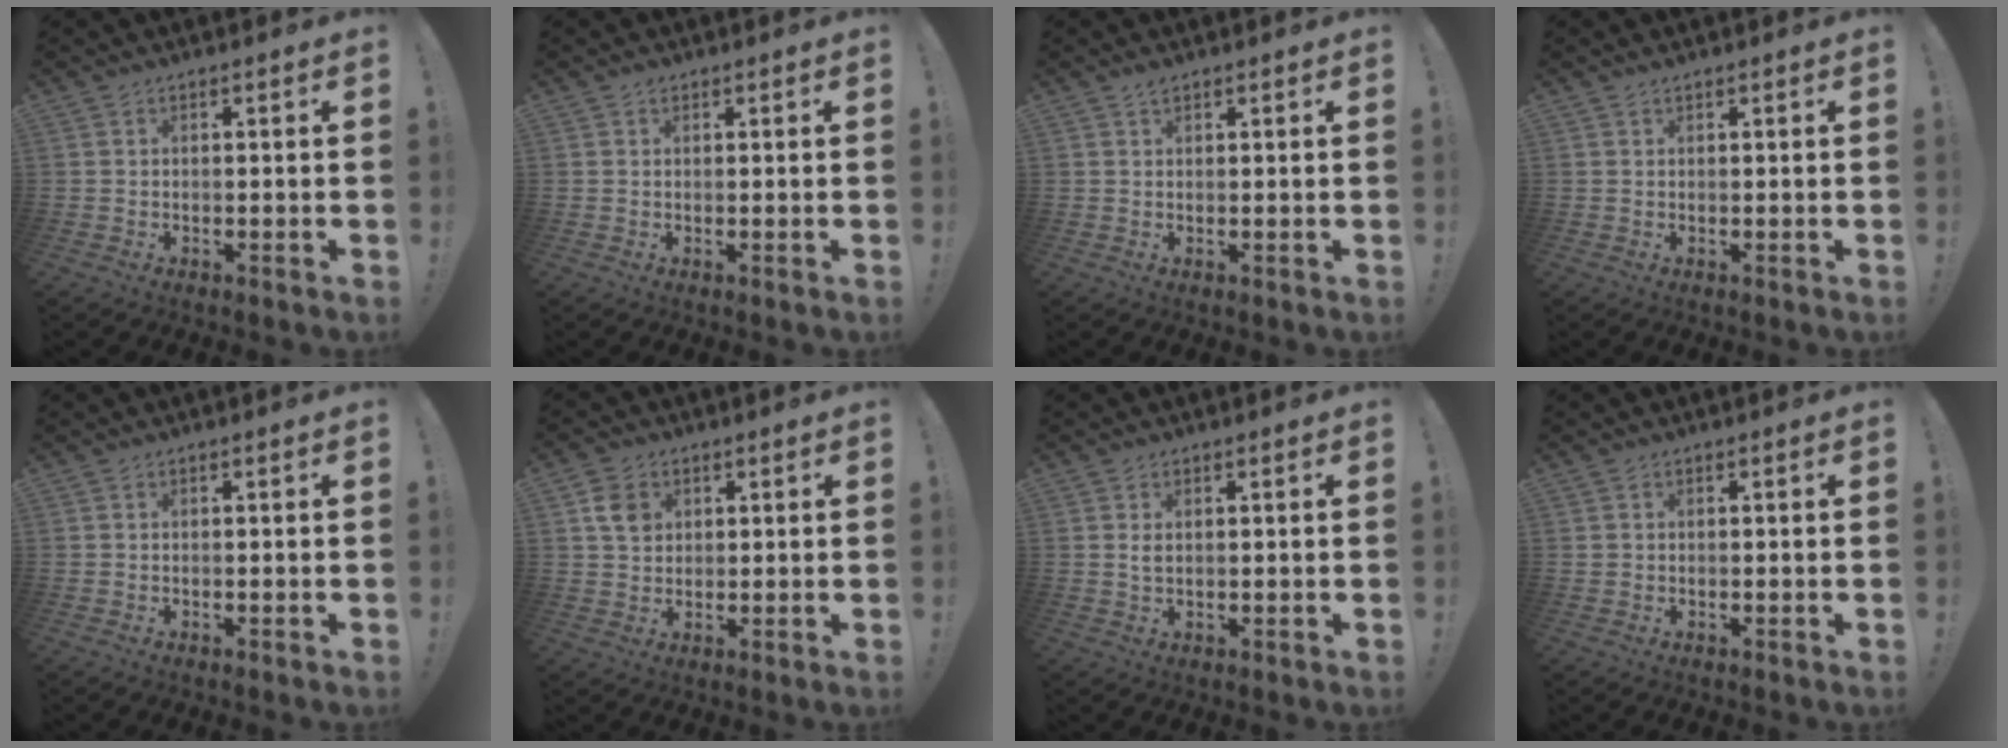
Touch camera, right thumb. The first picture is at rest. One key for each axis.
{"total": 0.6, "fx": 0.5, "fy": 0.4, "fz": 0.1, "tx": 0.005, "ty": -0.002, "tz": 0.008}
{"total": 1.3, "fx": 1.1, "fy": 0.3, "fz": 0.6, "tx": -0.005, "ty": -0.003, "tz": 0.019}
{"total": 0.6, "fx": 0.5, "fy": 0.1, "fz": 0.2, "tx": 0.004, "ty": -0.003, "tz": 0.009}
{"total": 0.0}
{"total": 6.2, "fx": 2.3, "fy": 5.1, "fz": 2.7, "tx": -0.026, "ty": -0.003, "tz": 0.042}
{"total": 1.7, "fx": 0.6, "fy": 0.9, "fz": 1.3, "tx": -0.026, "ty": 0.002, "tz": 0.011}
{"total": 0.8, "fx": 0.2, "fy": 0.7, "fz": 0.0, "tx": -0.007, "ty": 0.005, "tz": 0.006}